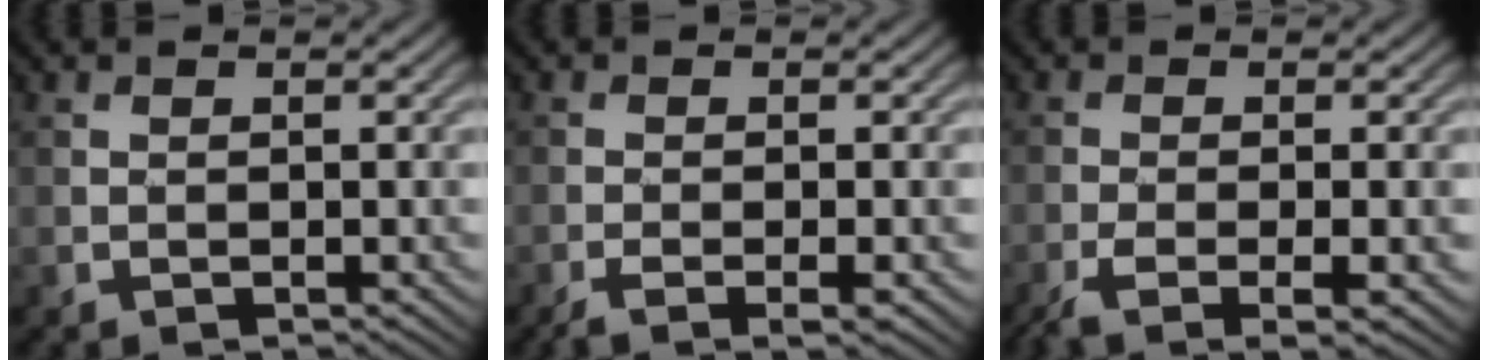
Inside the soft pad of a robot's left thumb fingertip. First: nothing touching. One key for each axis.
{"total": 3.5, "fx": -1.9, "fy": 0.6, "fz": 2.8, "tx": -0.051, "ty": -0.002, "tz": -0.040}
{"total": 5.6, "fx": -3.0, "fy": 1.3, "fz": 4.5, "tx": -0.088, "ty": -0.010, "tz": -0.055}